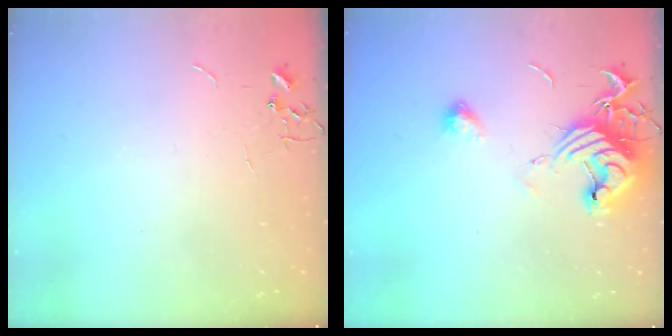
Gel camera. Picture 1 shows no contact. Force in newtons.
{"total": 14.6, "press": 14.5, "slide": 1.6}